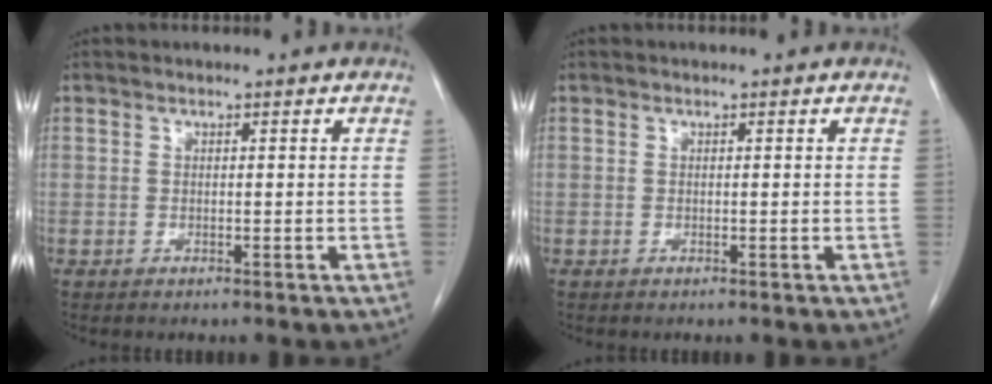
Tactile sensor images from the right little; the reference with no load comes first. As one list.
[{"total": 0.0}]